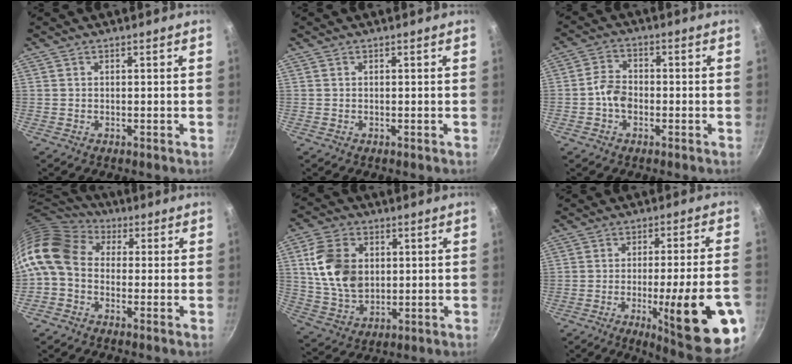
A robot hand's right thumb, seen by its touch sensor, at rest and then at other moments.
{"total": 0.0}
{"total": 4.6, "force": [-1.4, 3.4, 2.8], "torque": [-0.039, 0.022, -0.033]}
{"total": 14.2, "force": [0.4, 10.8, 9.2], "torque": [-0.190, 0.034, -0.015]}
{"total": 13.3, "force": [2.3, 9.5, 8.9], "torque": [-0.150, -0.009, 0.049]}
{"total": 21.1, "force": [-7.1, 3.7, 19.5], "torque": [-0.249, 0.016, -0.091]}